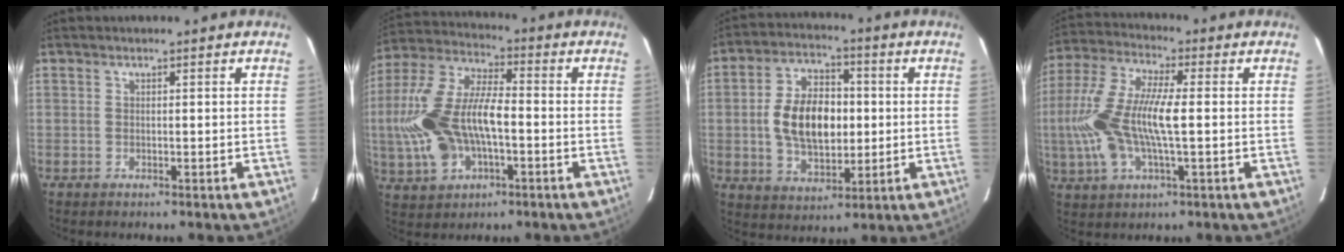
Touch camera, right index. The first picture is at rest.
{"total": 17.7, "force": [-2.8, 9.3, 14.8], "torque": [-0.326, 0.008, -0.047]}
{"total": 13.2, "force": [-0.1, 7.9, 10.6], "torque": [-0.201, 0.017, 0.006]}
{"total": 16.0, "force": [-1.4, 5.0, 15.1], "torque": [-0.314, 0.001, -0.029]}